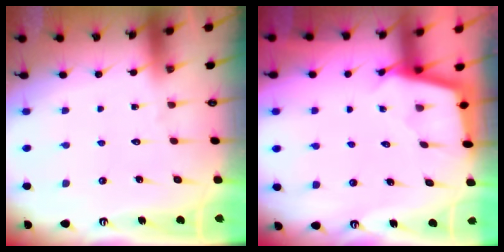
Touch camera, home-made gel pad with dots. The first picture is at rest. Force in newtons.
{"total": 2.3, "press": 2.3, "slide": 0.2}